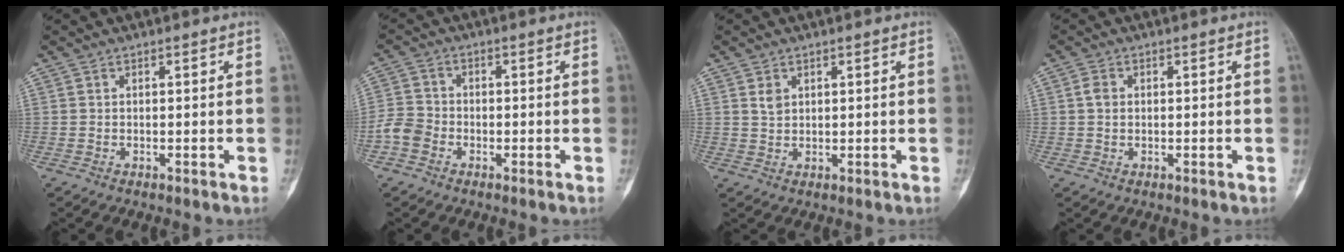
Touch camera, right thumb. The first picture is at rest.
{"total": 5.2, "force": [-2.4, 4.0, 2.2], "torque": [-0.035, 0.015, -0.058]}
{"total": 2.0, "force": [0.9, 1.5, 1.0], "torque": [-0.010, -0.005, 0.017]}
{"total": 2.2, "force": [0.4, 1.6, 1.4], "torque": [-0.026, 0.002, 0.007]}